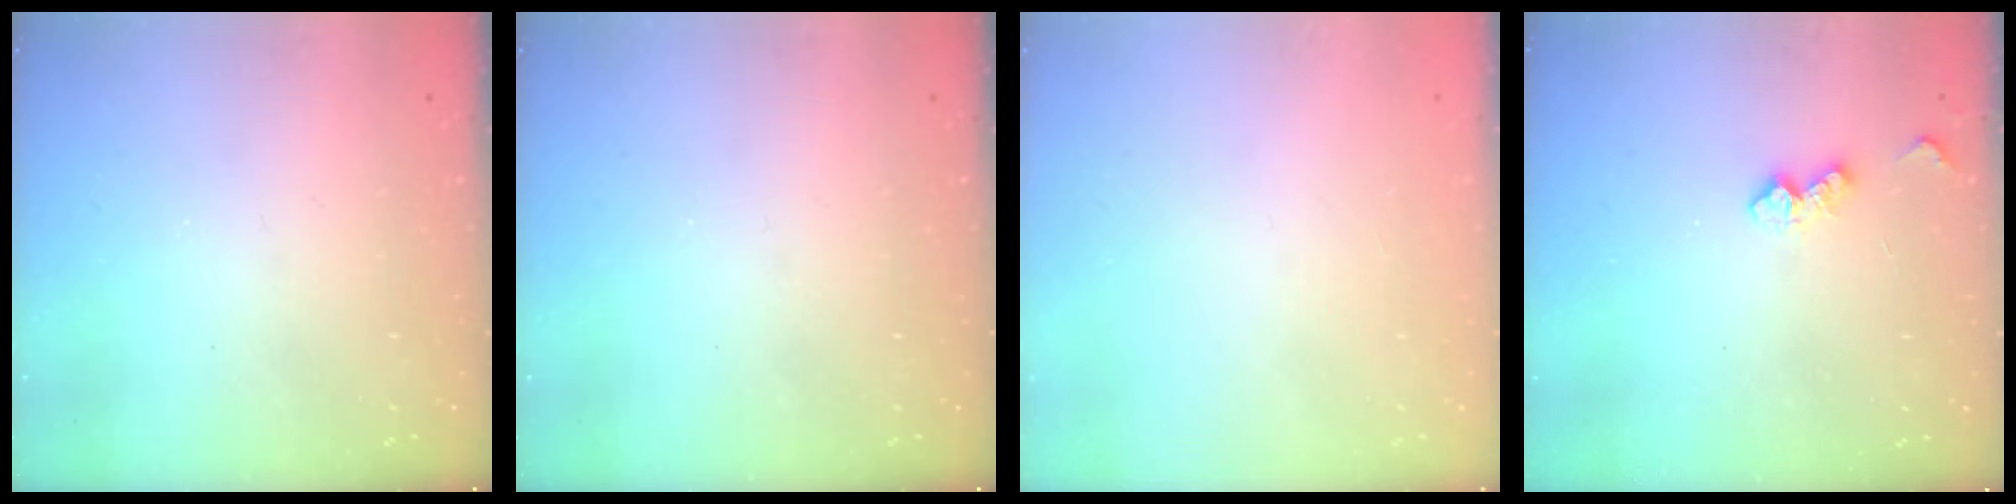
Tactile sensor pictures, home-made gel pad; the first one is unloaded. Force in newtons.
{"total": 0.0}
{"total": 0.0}
{"total": 5.4, "press": 5.4, "slide": 0.8}